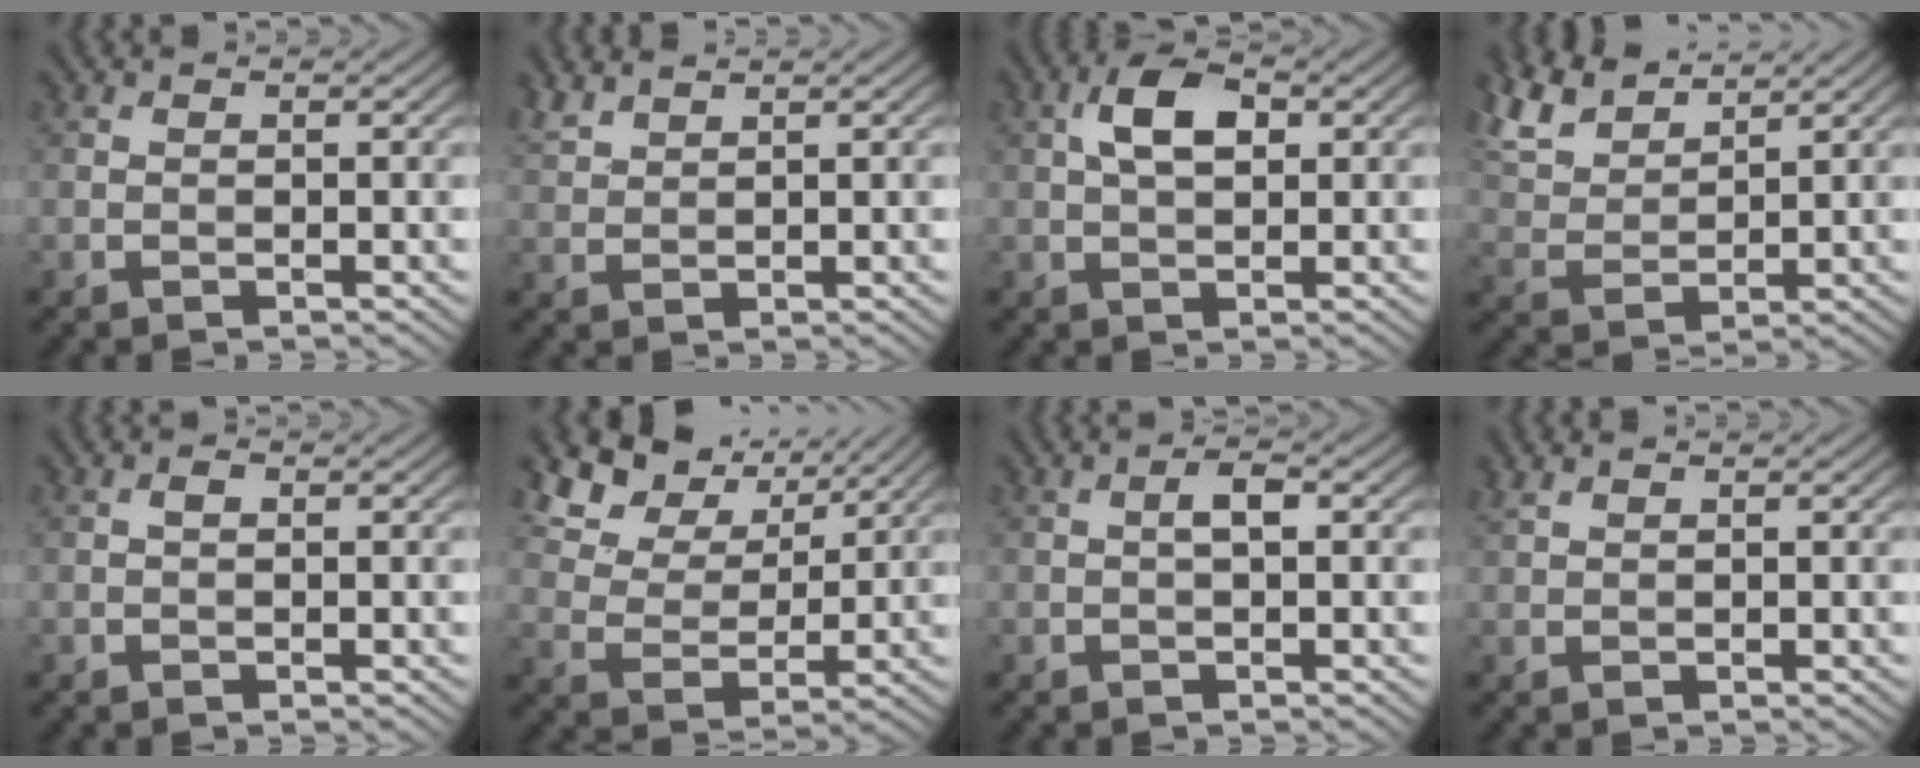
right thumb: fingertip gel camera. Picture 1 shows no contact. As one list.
[{"total": 2.6, "force": [2.3, 0.6, 1.1], "torque": [-0.029, 0.005, 0.055]}, {"total": 5.2, "force": [1.3, 2.8, 4.2], "torque": [-0.084, 0.009, 0.019]}, {"total": 8.3, "force": [6.7, 2.8, 4.0], "torque": [-0.110, 0.019, 0.138]}, {"total": 0.8, "force": [0.1, 0.4, 0.6], "torque": [-0.011, 0.004, 0.001]}, {"total": 9.7, "force": [6.6, 5.4, 4.6], "torque": [-0.117, -0.014, 0.135]}, {"total": 1.7, "force": [0.1, 0.5, 1.6], "torque": [-0.030, 0.007, -0.001]}, {"total": 1.2, "force": [1.0, 0.3, 0.6], "torque": [-0.022, 0.006, 0.027]}]